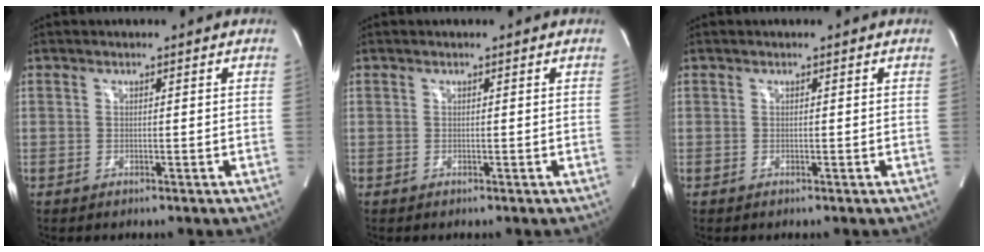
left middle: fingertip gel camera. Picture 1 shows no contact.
{"total": 0.0}
{"total": 0.0}